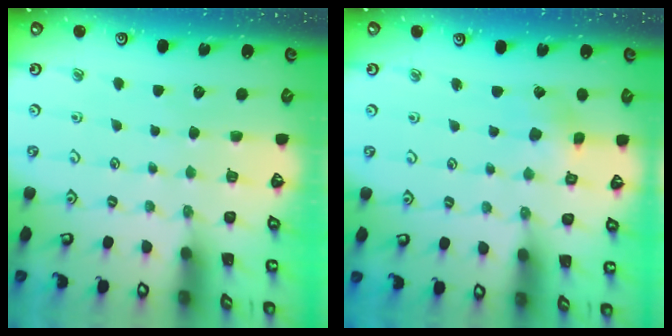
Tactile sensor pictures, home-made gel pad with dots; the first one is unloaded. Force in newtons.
{"total": 1.7, "press": 1.7, "slide": 0.2}